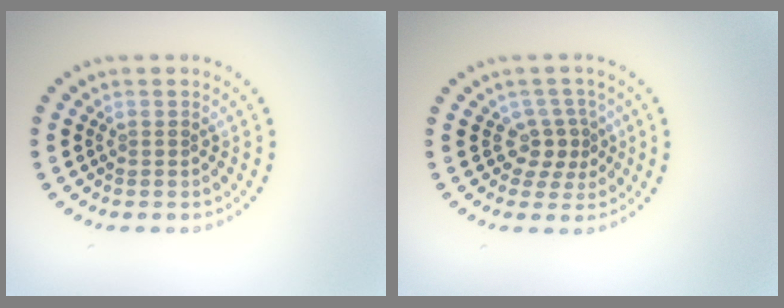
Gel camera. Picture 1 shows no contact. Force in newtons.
{"total": 2.5, "press": 1.8, "slide": 1.7}